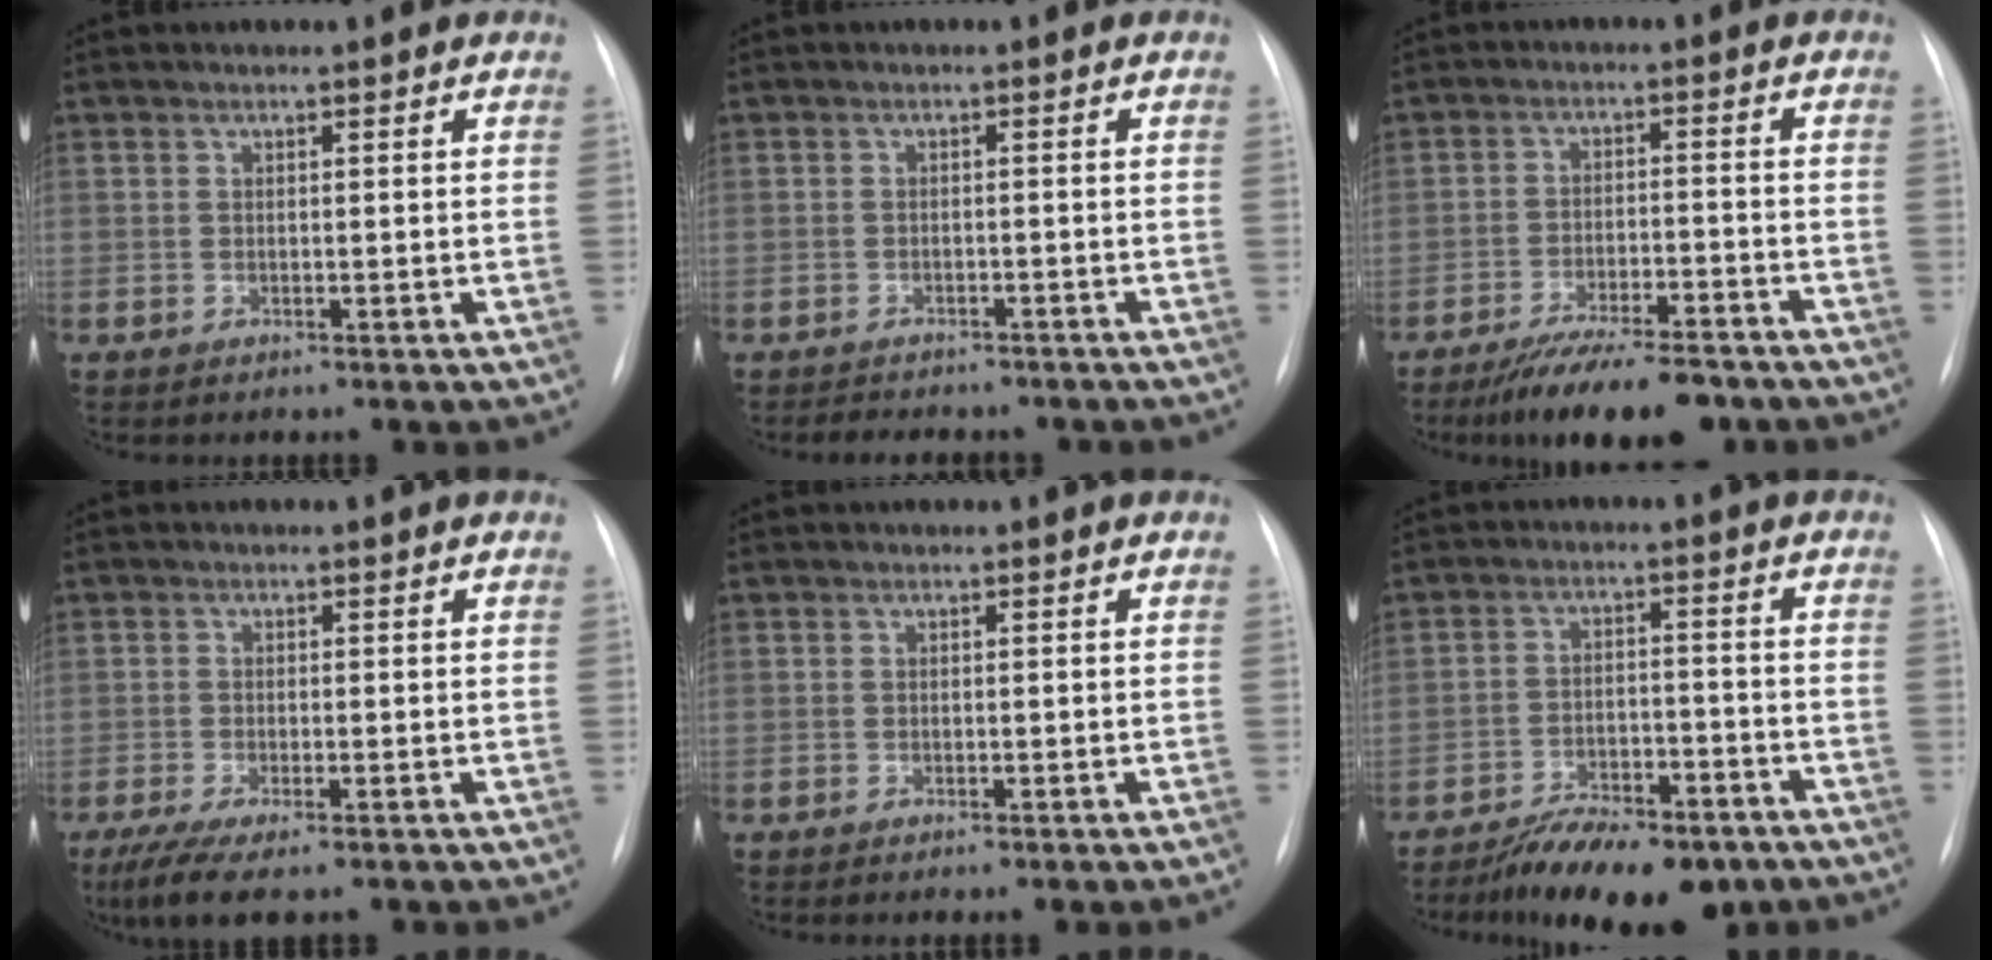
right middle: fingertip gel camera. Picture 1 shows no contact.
{"total": 6.2, "force": [-5.4, 2.0, 2.2], "torque": [-0.038, 0.000, -0.063]}
{"total": 12.2, "force": [-9.9, 2.6, 6.8], "torque": [-0.105, -0.015, -0.154]}
{"total": 6.6, "force": [-4.4, 1.4, 4.6], "torque": [-0.086, -0.021, -0.070]}
{"total": 1.4, "force": [-1.0, -0.3, 0.9], "torque": [-0.011, 0.001, -0.010]}
{"total": 12.2, "force": [-9.4, 4.2, 6.5], "torque": [-0.097, 0.000, -0.147]}